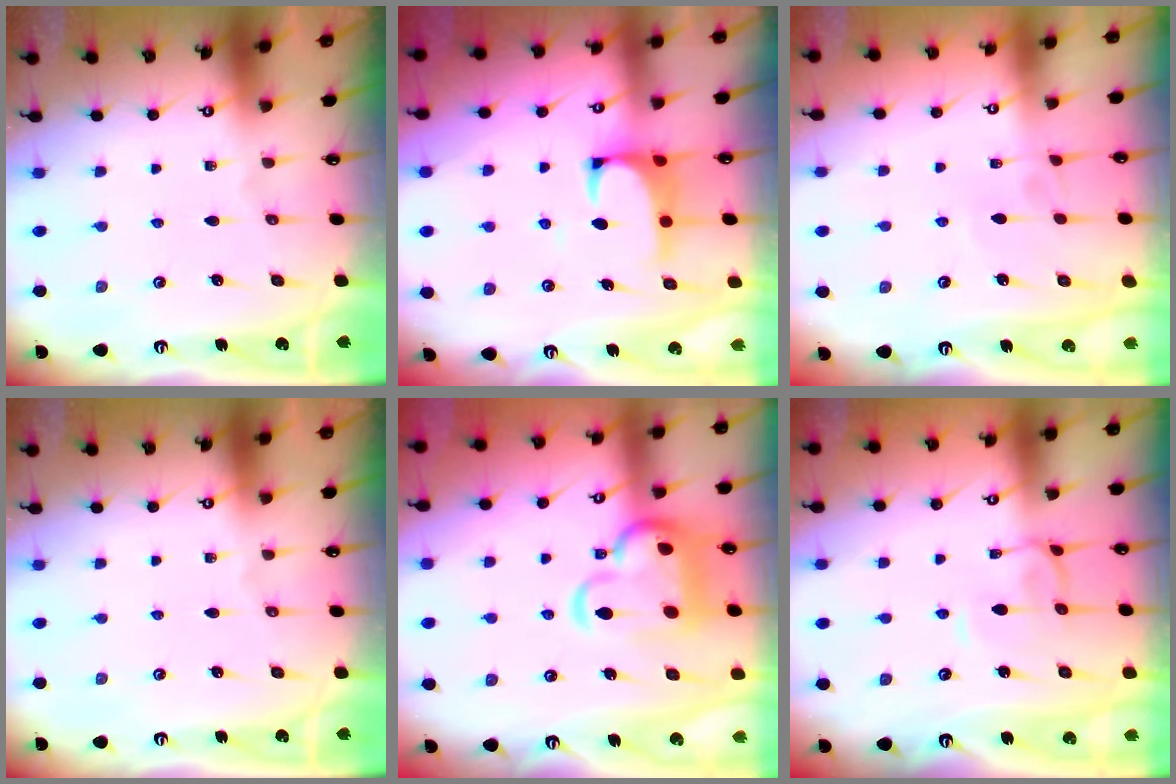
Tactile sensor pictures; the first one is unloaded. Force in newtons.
{"total": 1.6, "press": 1.4, "slide": 0.7}
{"total": 4.0, "press": 4.0, "slide": 0.1}
{"total": 0.0}
{"total": 9.9, "press": 9.7, "slide": 1.9}
{"total": 2.0, "press": 2.0, "slide": 0.5}